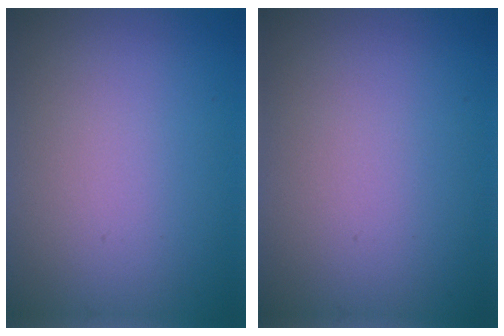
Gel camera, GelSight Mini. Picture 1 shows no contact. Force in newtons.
{"total": 0.0}